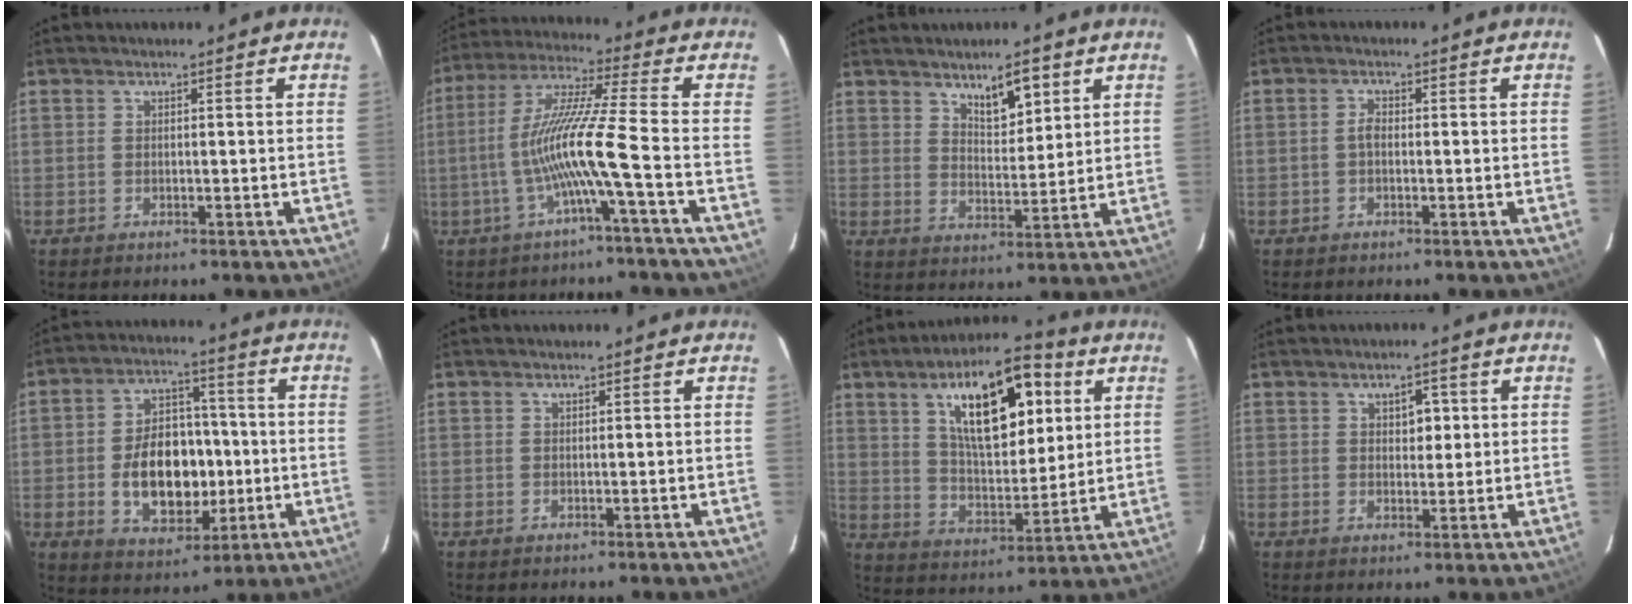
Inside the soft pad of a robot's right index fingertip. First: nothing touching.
{"total": 12.0, "force": [-3.7, -1.7, 11.2], "torque": [-0.220, 0.002, -0.070]}
{"total": 6.9, "force": [4.5, 2.7, 4.5], "torque": [-0.064, -0.003, 0.077]}
{"total": 1.5, "force": [-0.3, 0.8, 1.2], "torque": [-0.025, 0.006, -0.007]}
{"total": 14.2, "force": [-2.1, 9.3, 10.6], "torque": [-0.202, 0.018, -0.014]}
{"total": 0.0}
{"total": 18.7, "force": [7.7, 7.9, 15.1], "torque": [-0.247, 0.027, 0.135]}
{"total": 3.7, "force": [1.3, 2.3, 2.6], "torque": [-0.033, 0.009, 0.021]}